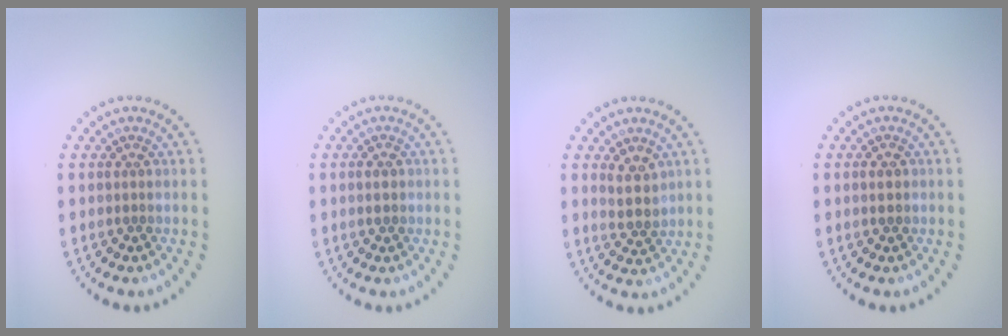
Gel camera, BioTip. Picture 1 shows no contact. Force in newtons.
{"total": 1.6, "press": 1.6, "slide": 0.2}
{"total": 2.3, "press": 2.1, "slide": 1.0}
{"total": 1.4, "press": 1.4, "slide": 0.1}